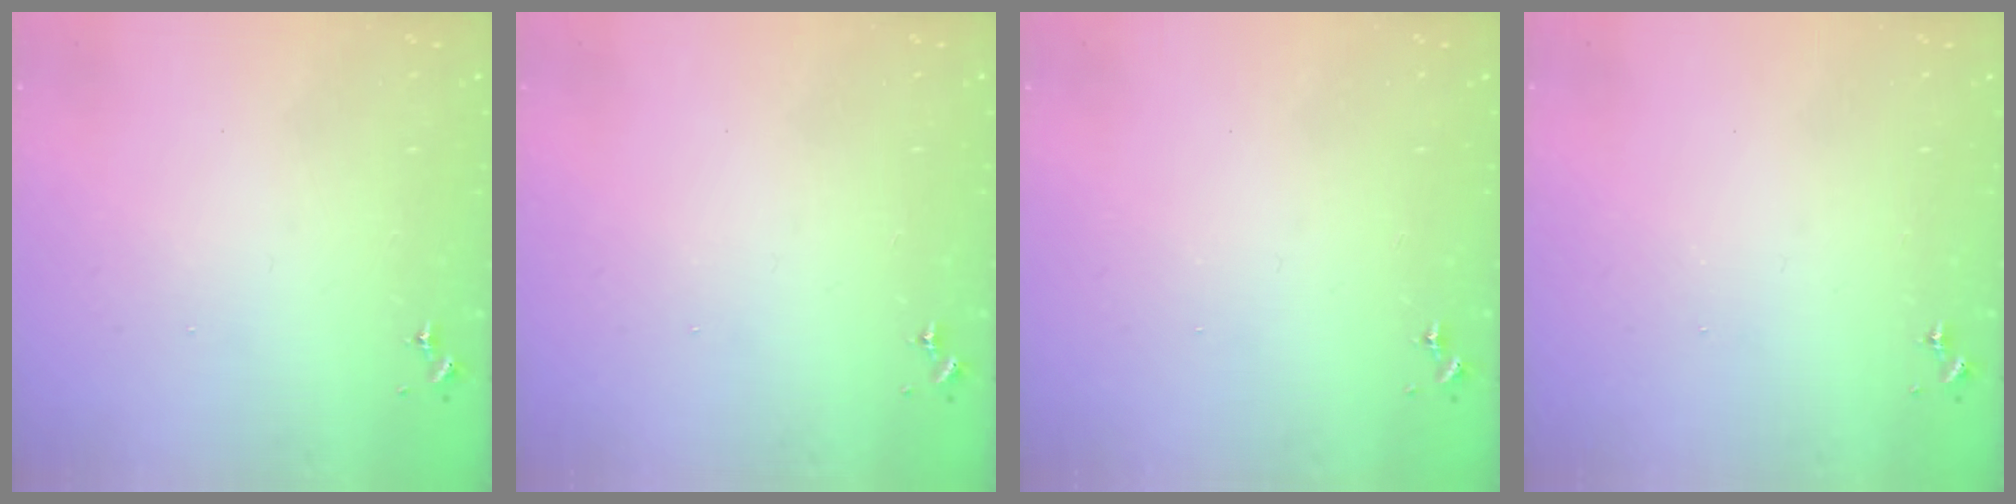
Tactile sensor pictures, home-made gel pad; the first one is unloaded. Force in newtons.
{"total": 0.0}
{"total": 0.0}
{"total": 0.0}